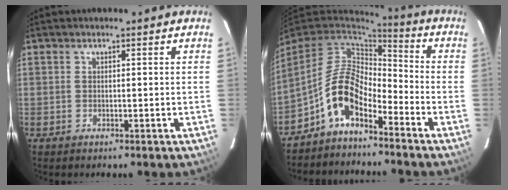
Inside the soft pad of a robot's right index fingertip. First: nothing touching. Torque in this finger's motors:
{"motor_torque": [0.55, -0.58, 0.92, 0.21]}